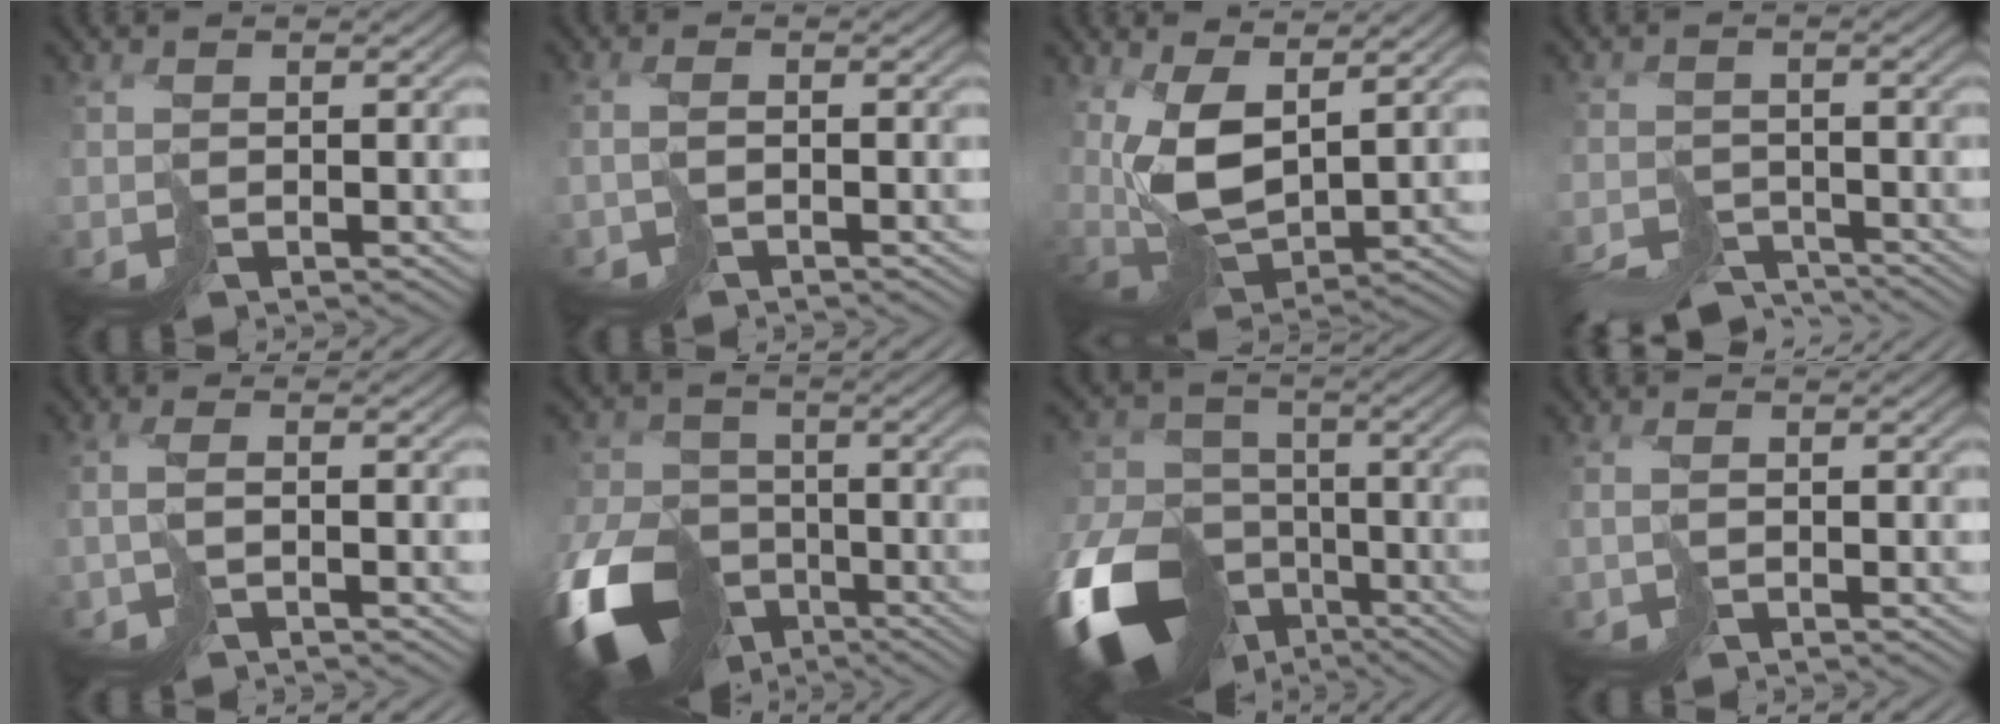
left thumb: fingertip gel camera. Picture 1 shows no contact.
{"total": 1.1, "force": [-0.8, 0.3, 0.8], "torque": [-0.011, 0.003, -0.024]}
{"total": 7.1, "force": [2.7, 3.3, 5.7], "torque": [-0.125, 0.001, 0.053]}
{"total": 5.8, "force": [-5.5, 1.6, 1.0], "torque": [-0.011, -0.007, -0.098]}
{"total": 2.1, "force": [-1.1, 0.6, 1.7], "torque": [-0.029, 0.003, -0.031]}
{"total": 17.4, "force": [-8.6, 12.2, 8.9], "torque": [-0.245, -0.061, -0.139]}
{"total": 20.0, "force": [-10.2, 14.3, 9.7], "torque": [-0.283, -0.065, -0.147]}
{"total": 0.6, "force": [-0.6, 0.1, 0.3], "torque": [-0.003, 0.002, -0.016]}